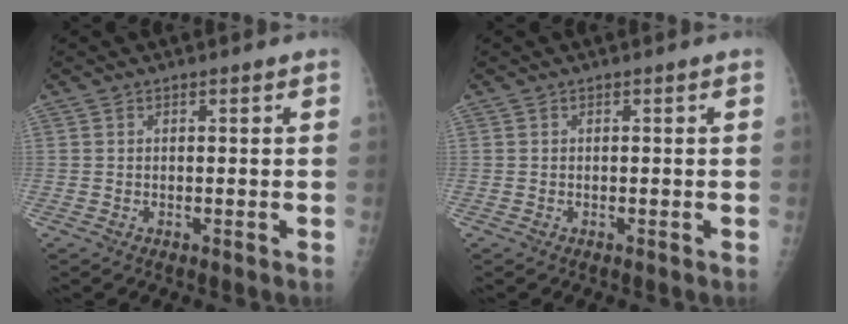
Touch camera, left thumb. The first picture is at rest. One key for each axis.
{"total": 0.0}